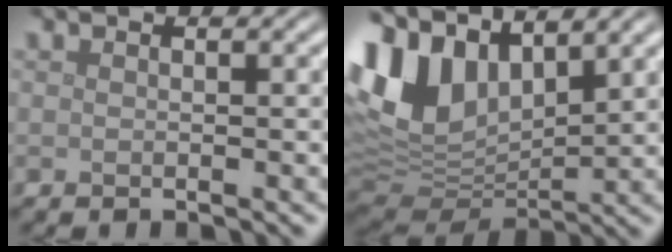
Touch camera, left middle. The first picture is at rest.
{"total": 9.8, "force": [5.2, 5.7, 6.1], "torque": [-0.153, 0.008, 0.099]}